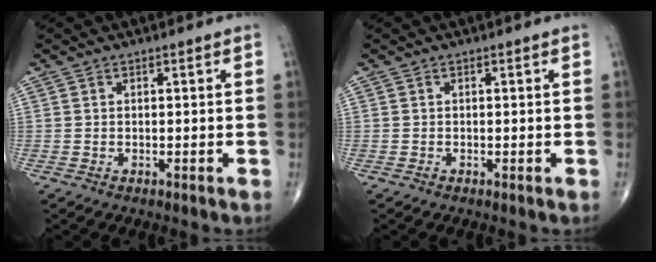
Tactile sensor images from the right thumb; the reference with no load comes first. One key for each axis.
{"total": 0.0}